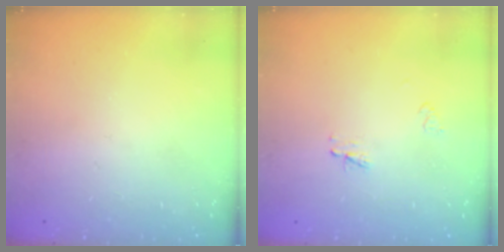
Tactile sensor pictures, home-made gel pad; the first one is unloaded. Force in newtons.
{"total": 2.3, "press": 2.2, "slide": 0.2}